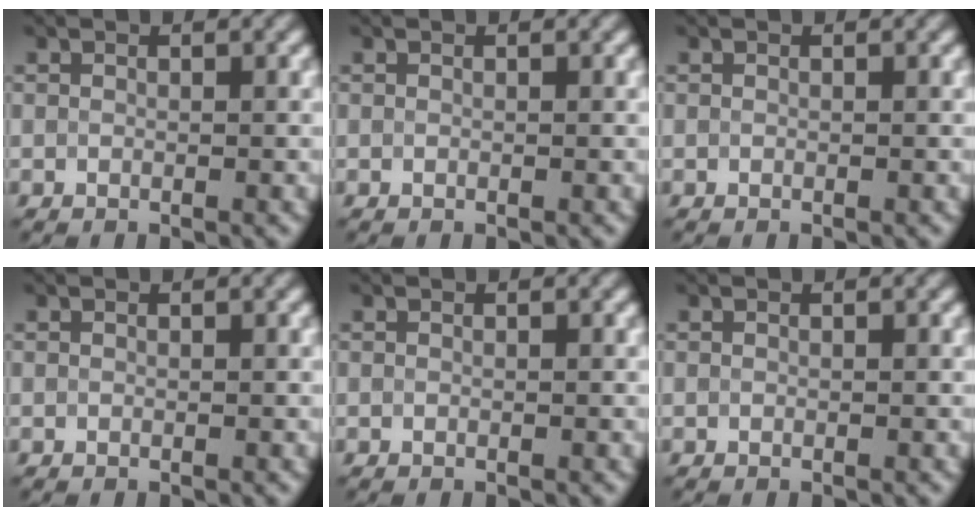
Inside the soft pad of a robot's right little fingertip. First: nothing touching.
{"total": 0.0}
{"total": 0.0}
{"total": 0.0}
{"total": 0.0}
{"total": 0.0}